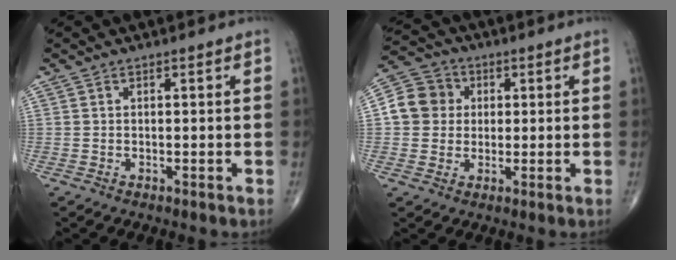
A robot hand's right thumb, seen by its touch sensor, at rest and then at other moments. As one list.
[{"total": 8.5, "force": [1.0, 8.0, 2.9], "torque": [-0.034, 0.013, 0.006]}]